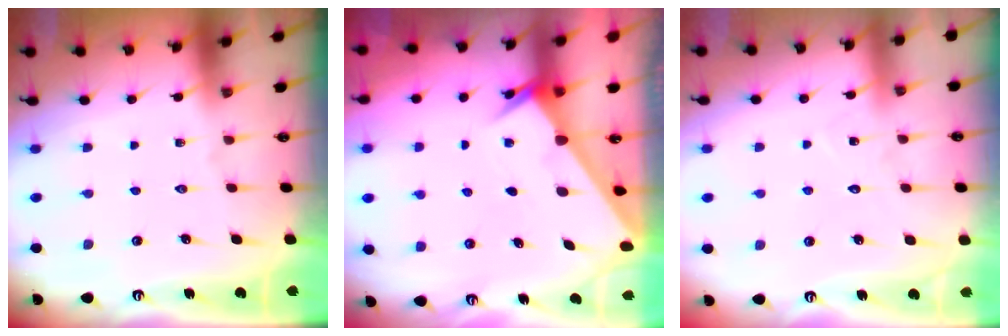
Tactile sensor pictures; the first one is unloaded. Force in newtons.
{"total": 1.9, "press": 1.9, "slide": 0.0}
{"total": 7.2, "press": 7.2, "slide": 0.6}